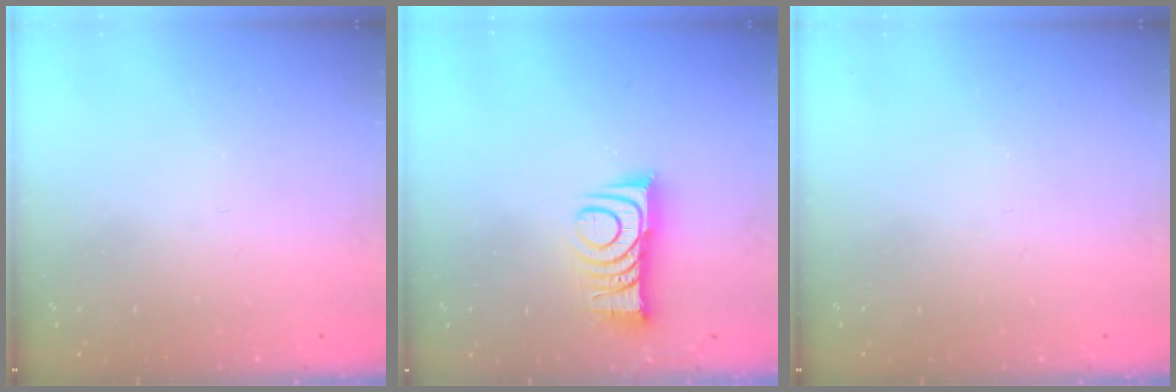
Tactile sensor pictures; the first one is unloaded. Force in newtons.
{"total": 10.5, "press": 10.5, "slide": 0.3}
{"total": 0.0}